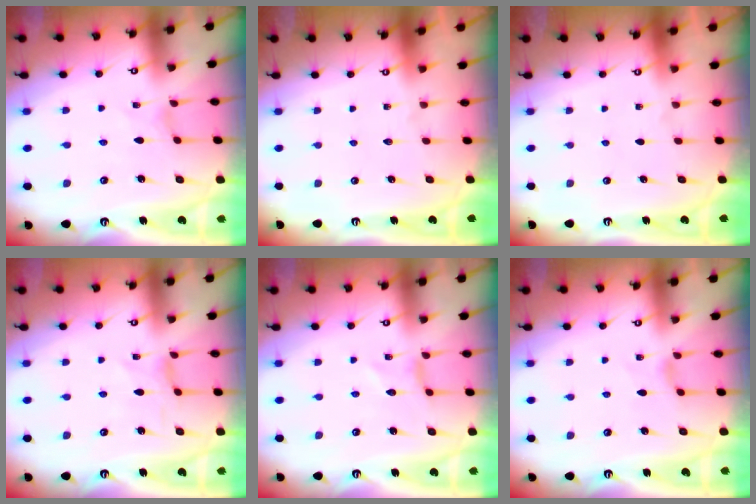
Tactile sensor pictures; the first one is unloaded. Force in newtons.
{"total": 0.0}
{"total": 0.0}
{"total": 0.0}
{"total": 0.0}
{"total": 1.2, "press": 1.2, "slide": 0.4}